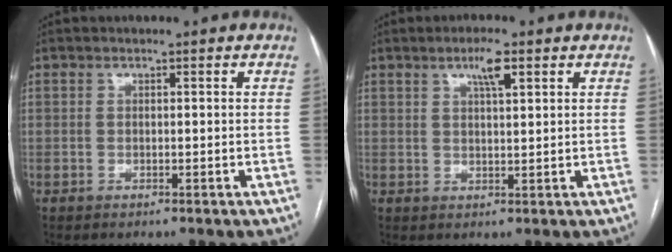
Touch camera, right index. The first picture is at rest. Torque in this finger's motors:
{"motor_torque": [0.52, 0.42, 0.08, 0.05]}